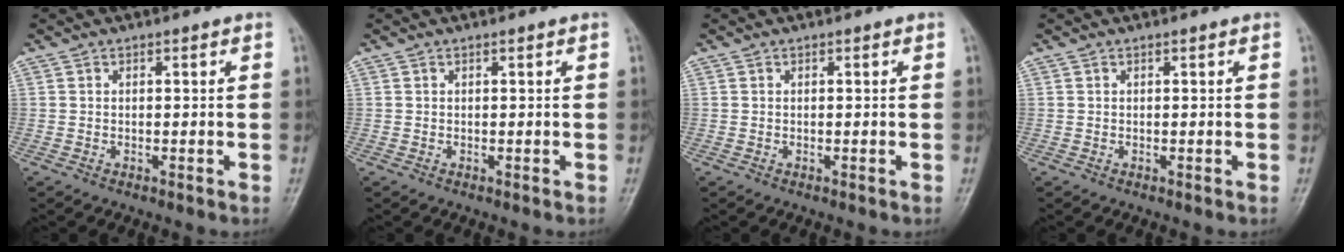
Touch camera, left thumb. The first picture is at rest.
{"total": 0.0}
{"total": 0.0}
{"total": 0.0}